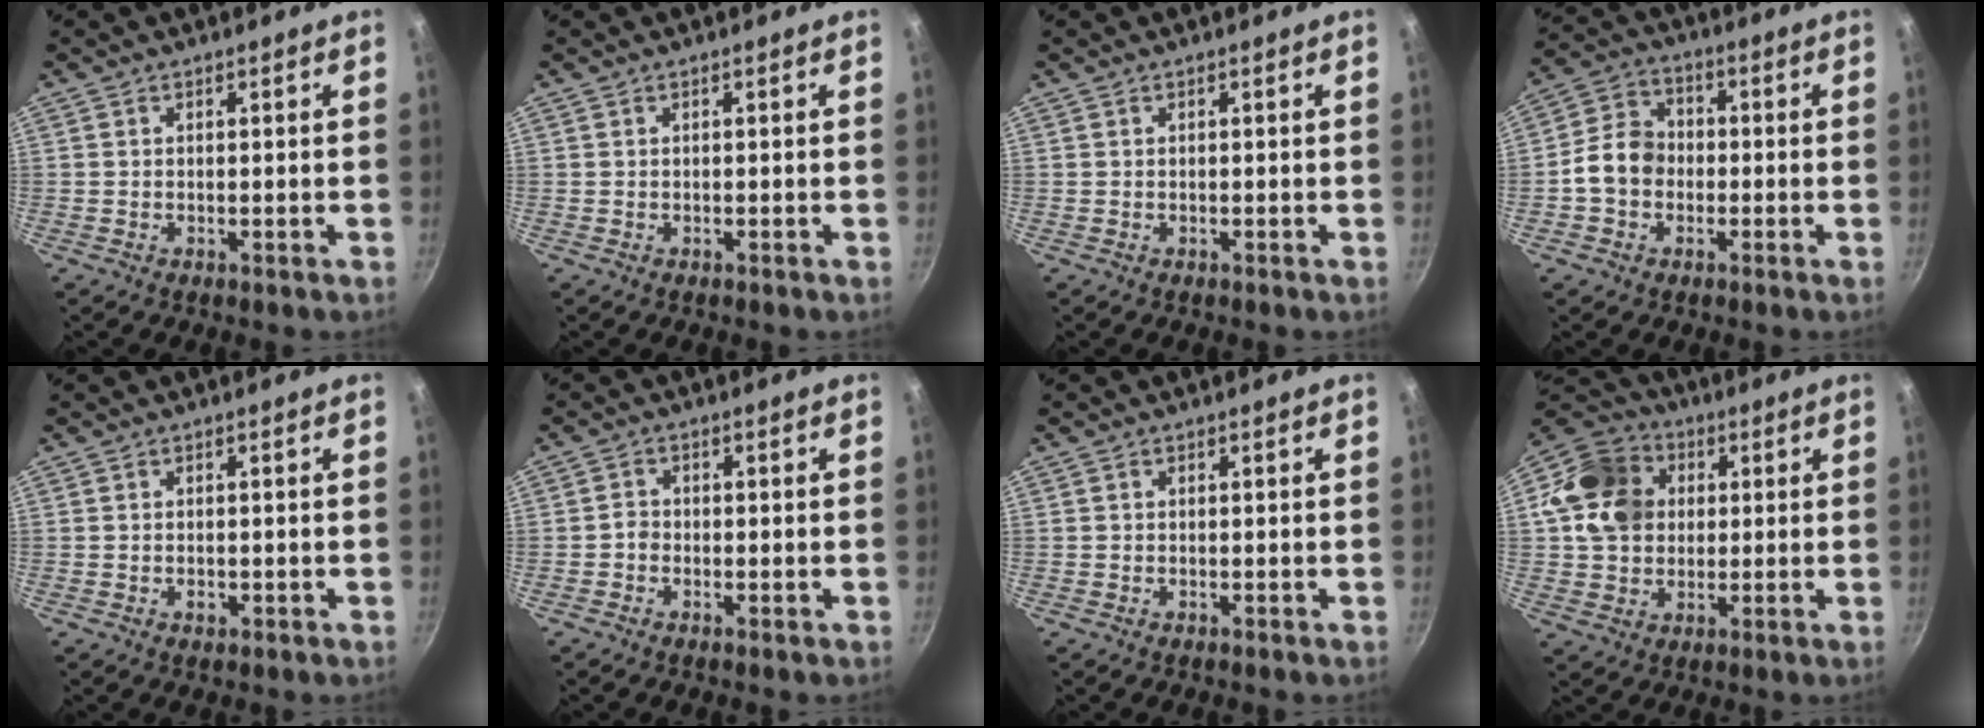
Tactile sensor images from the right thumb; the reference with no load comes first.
{"total": 0.0}
{"total": 0.0}
{"total": 8.4, "force": [-1.4, 6.9, 4.7], "torque": [-0.057, 0.026, -0.041]}
{"total": 1.2, "force": [-0.4, 0.8, 0.8], "torque": [-0.012, 0.001, -0.006]}
{"total": 1.6, "force": [-0.7, 1.3, 0.7], "torque": [-0.012, 0.011, -0.019]}
{"total": 0.0}
{"total": 15.2, "force": [2.5, 12.5, 8.2], "torque": [-0.136, 0.020, 0.031]}